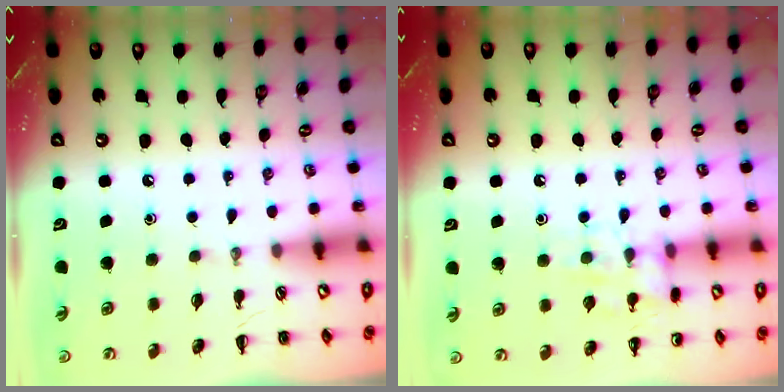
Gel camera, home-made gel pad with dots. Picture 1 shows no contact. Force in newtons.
{"total": 10.0, "press": 10.0, "slide": 0.4}